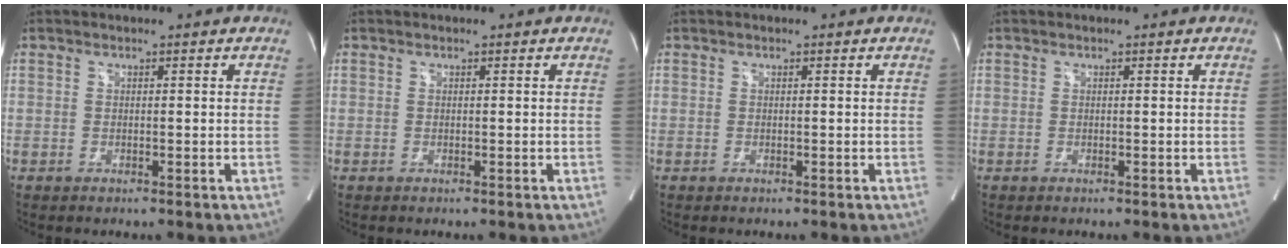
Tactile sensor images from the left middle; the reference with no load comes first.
{"total": 0.0}
{"total": 0.0}
{"total": 0.0}